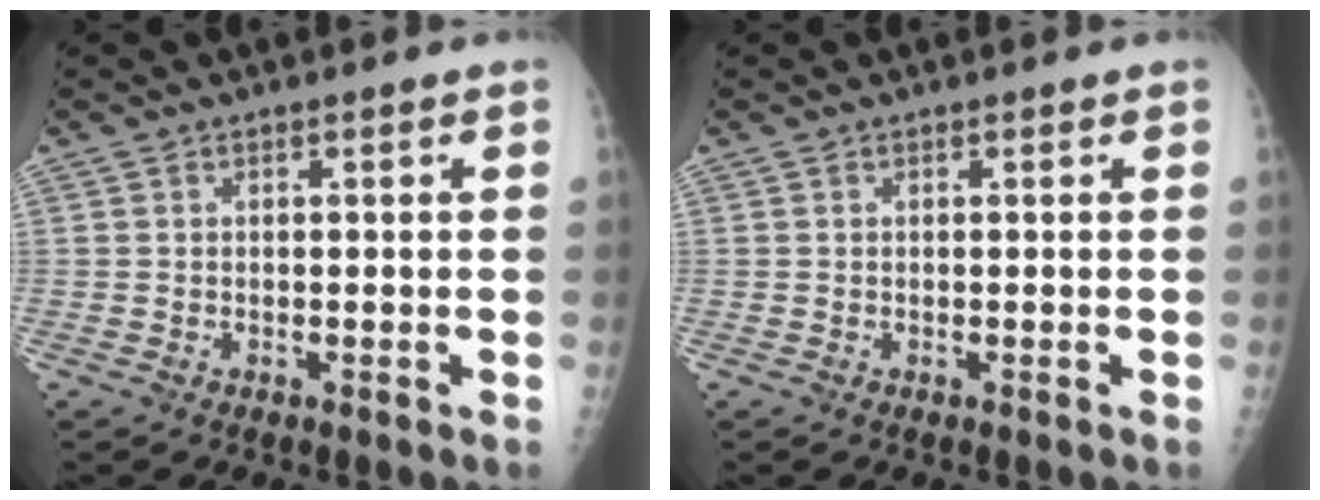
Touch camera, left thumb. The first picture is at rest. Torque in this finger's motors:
{"motor_torque": [0.03, 0.05, 0.00, -0.01, 0.00]}